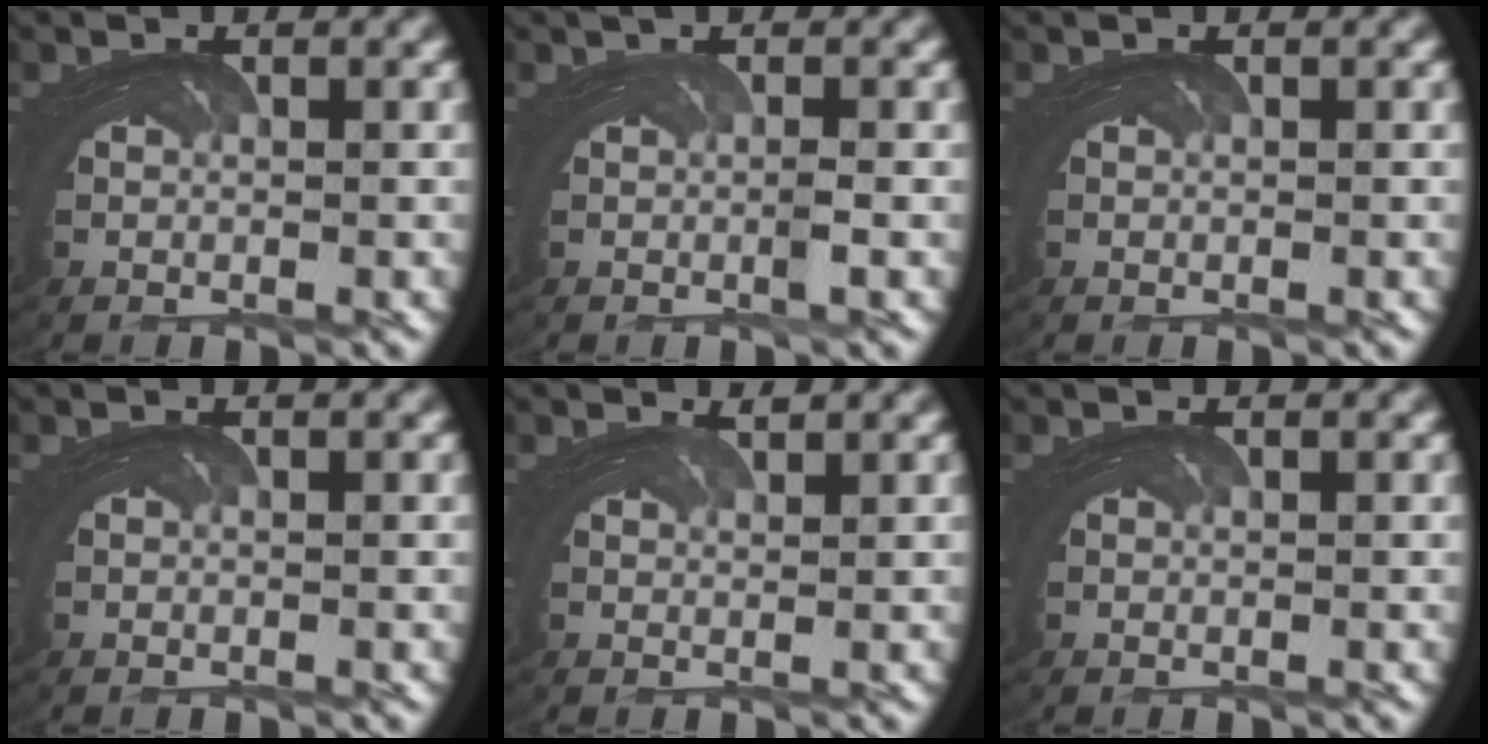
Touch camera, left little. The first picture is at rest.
{"total": 1.3, "force": [0.2, -1.1, -0.7], "torque": [0.018, 0.009, -0.004]}
{"total": 0.0}
{"total": 0.0}
{"total": 1.8, "force": [1.1, -1.3, -0.7], "torque": [0.024, 0.013, 0.014]}
{"total": 0.0}